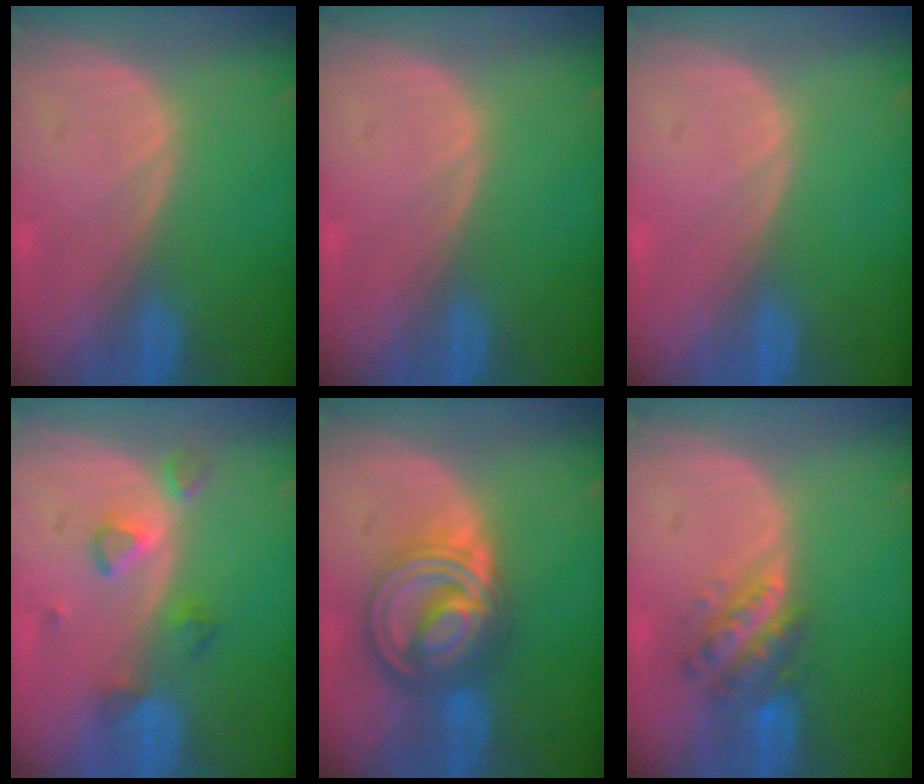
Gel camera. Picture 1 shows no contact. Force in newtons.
{"total": 0.0}
{"total": 0.0}
{"total": 4.1, "press": 4.0, "slide": 0.9}
{"total": 9.3, "press": 9.3, "slide": 0.7}
{"total": 5.8, "press": 5.5, "slide": 1.7}